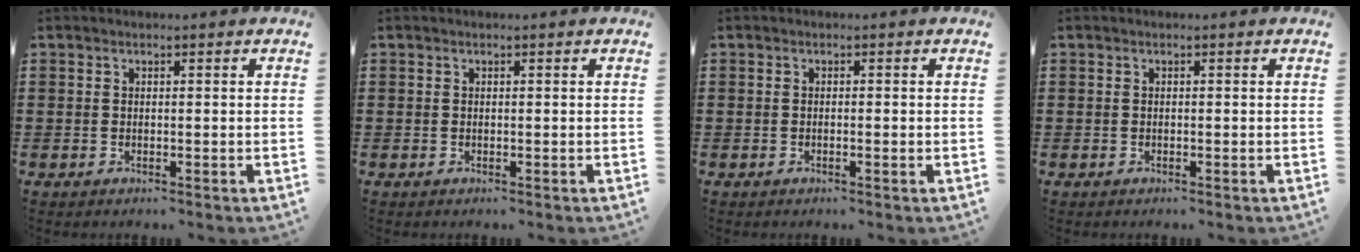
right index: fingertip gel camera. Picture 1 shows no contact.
{"total": 0.0}
{"total": 0.5, "force": [-0.1, -0.1, 0.5], "torque": [-0.009, -0.004, -0.001]}
{"total": 0.0}